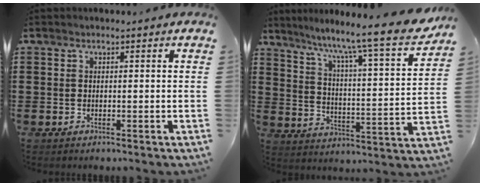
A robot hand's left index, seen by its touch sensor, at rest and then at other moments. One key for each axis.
{"total": 8.8, "fx": 7.4, "fy": -0.3, "fz": 4.7, "tx": -0.105, "ty": -0.064, "tz": 0.111}